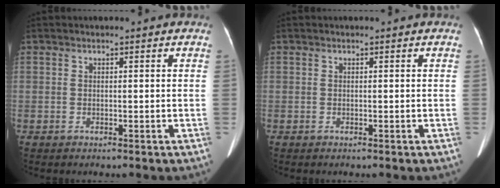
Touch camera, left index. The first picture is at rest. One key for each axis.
{"total": 0.0}